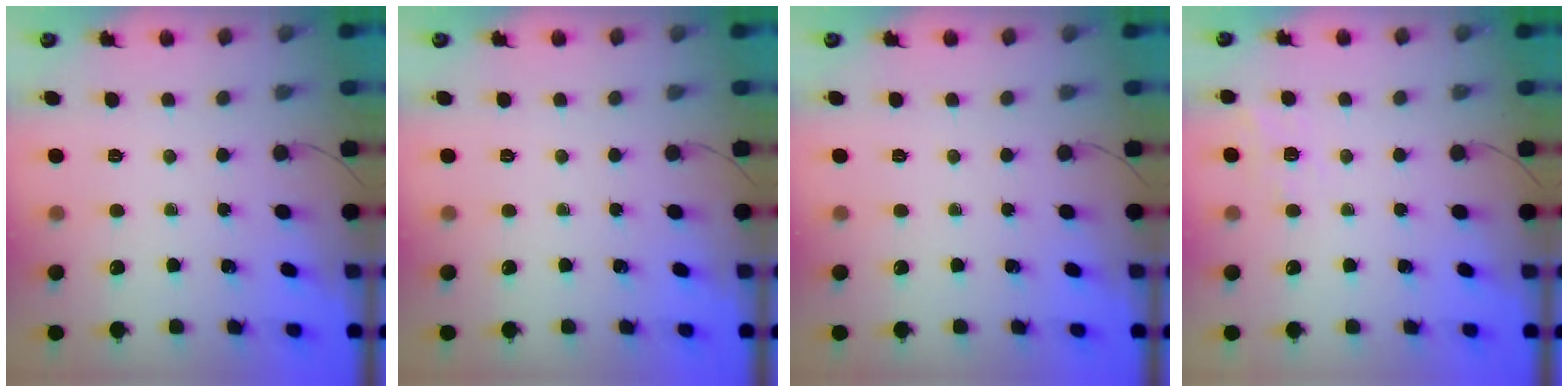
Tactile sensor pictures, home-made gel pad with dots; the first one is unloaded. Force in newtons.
{"total": 0.0}
{"total": 0.0}
{"total": 6.3, "press": 6.1, "slide": 1.5}